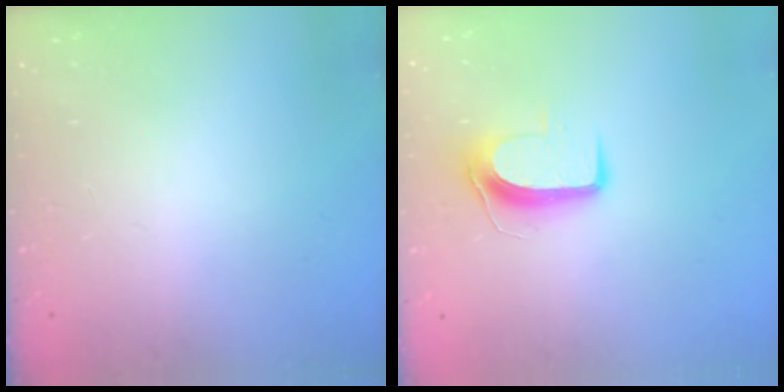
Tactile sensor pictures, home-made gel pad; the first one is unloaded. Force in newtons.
{"total": 8.7, "press": 8.6, "slide": 0.5}